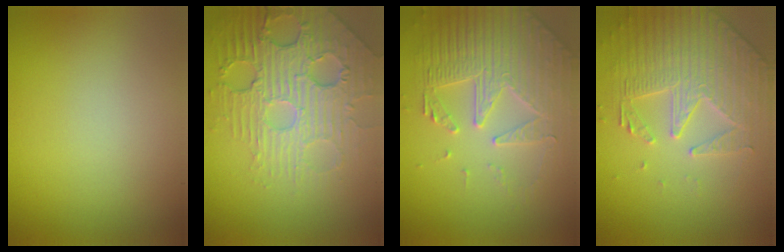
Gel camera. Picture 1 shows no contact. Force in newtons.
{"total": 6.1, "press": 4.9, "slide": 3.7}
{"total": 4.4, "press": 4.2, "slide": 1.3}
{"total": 4.2, "press": 3.9, "slide": 1.6}